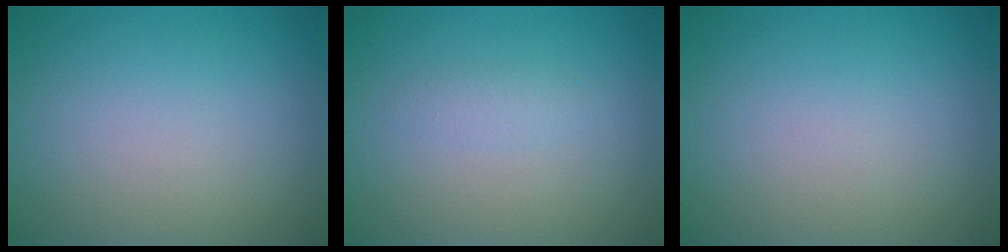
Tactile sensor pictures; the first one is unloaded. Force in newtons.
{"total": 1.1, "press": 1.1, "slide": 0.1}
{"total": 0.0}